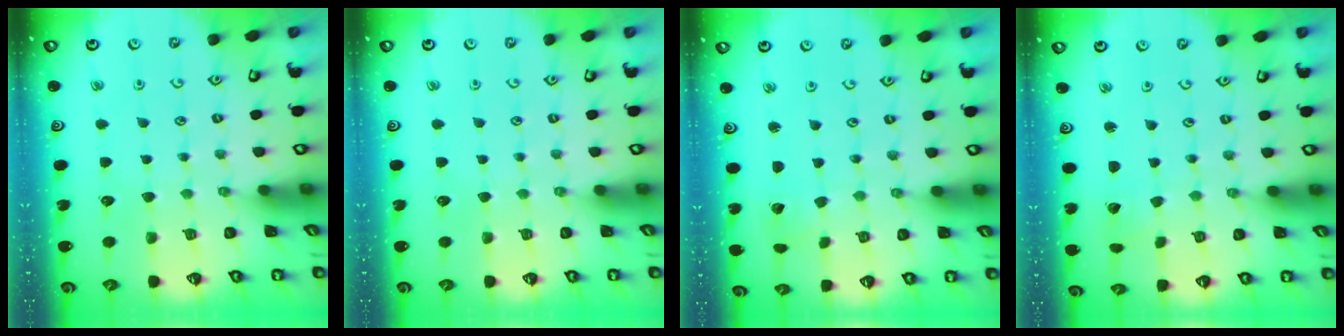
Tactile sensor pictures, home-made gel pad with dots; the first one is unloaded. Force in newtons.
{"total": 0.0}
{"total": 1.3, "press": 1.3, "slide": 0.0}
{"total": 1.5, "press": 1.5, "slide": 0.0}